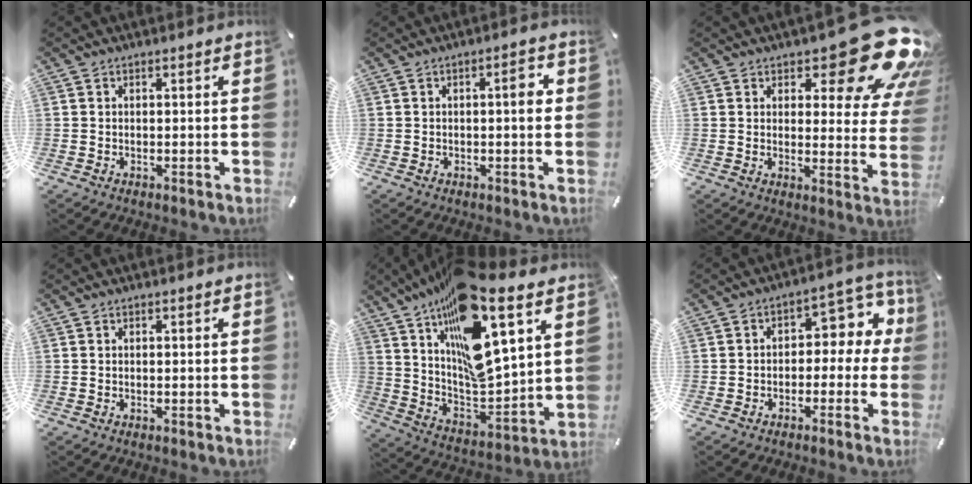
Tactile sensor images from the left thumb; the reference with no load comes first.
{"total": 4.0, "force": [0.3, 1.0, 3.9], "torque": [-0.058, 0.004, -0.003]}
{"total": 18.7, "force": [11.4, 7.1, 13.1], "torque": [-0.161, -0.084, 0.188]}
{"total": 0.0}
{"total": 23.1, "force": [13.7, 8.6, 16.5], "torque": [-0.273, -0.096, 0.233]}
{"total": 7.5, "force": [0.7, 5.2, 5.3], "torque": [-0.062, -0.007, 0.006]}